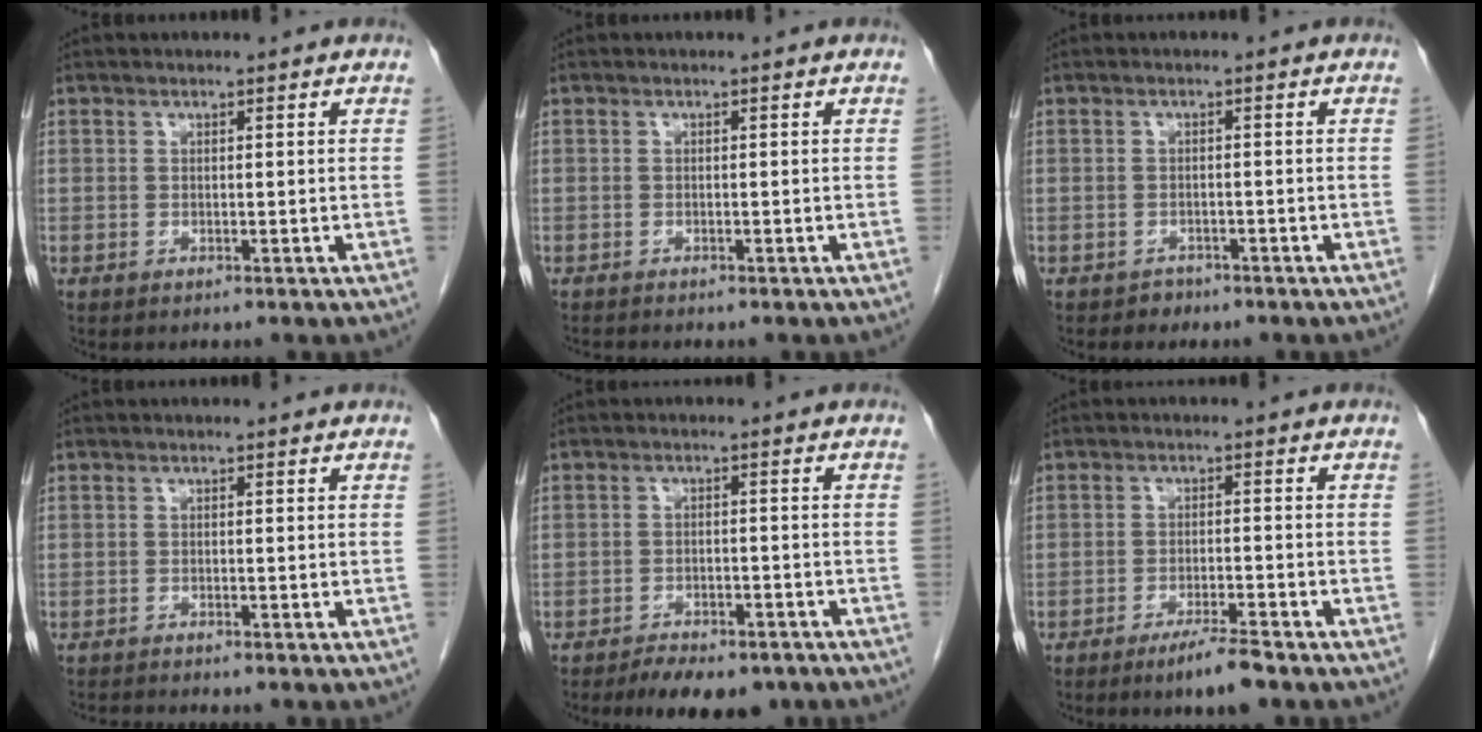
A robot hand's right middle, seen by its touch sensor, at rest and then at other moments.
{"total": 1.2, "force": [-1.1, 0.0, 0.5], "torque": [-0.008, -0.002, -0.015]}
{"total": 1.4, "force": [-1.1, 0.9, -0.1], "torque": [-0.003, 0.003, -0.018]}
{"total": 3.0, "force": [-2.8, -0.2, 1.0], "torque": [-0.012, -0.008, -0.043]}
{"total": 8.8, "force": [-6.9, 3.4, 4.2], "torque": [-0.053, 0.004, -0.098]}
{"total": 4.8, "force": [-3.6, 0.1, 3.2], "torque": [-0.056, -0.009, -0.060]}